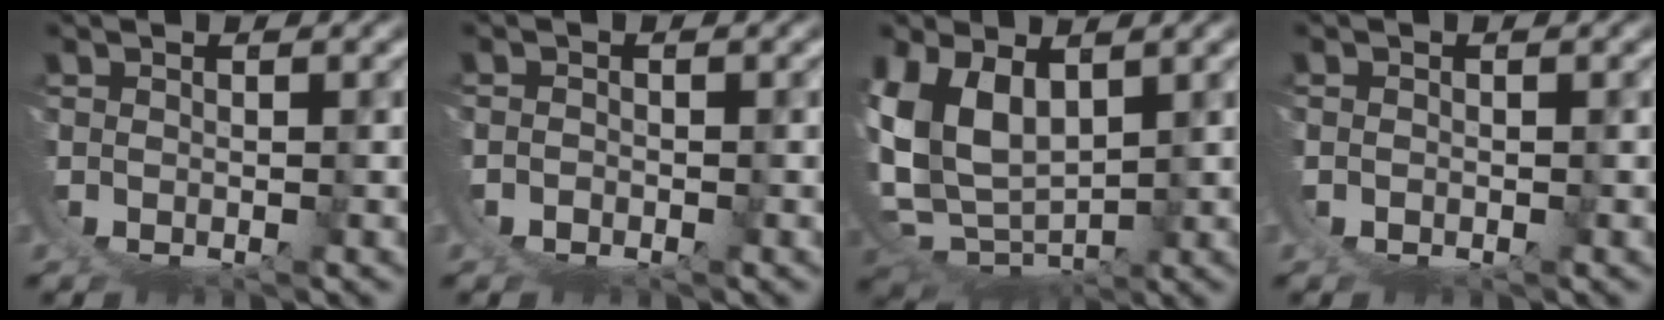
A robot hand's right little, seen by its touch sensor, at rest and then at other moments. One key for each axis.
{"total": 2.4, "fx": -0.1, "fy": 2.3, "fz": 0.6, "tx": -0.025, "ty": -0.003, "tz": -0.004}
{"total": 10.1, "fx": 1.8, "fy": 7.7, "fz": 6.2, "tx": -0.193, "ty": -0.049, "tz": 0.056}
{"total": 0.7, "fx": 0.2, "fy": 0.7, "fz": 0.2, "tx": -0.006, "ty": 0.001, "tz": 0.002}